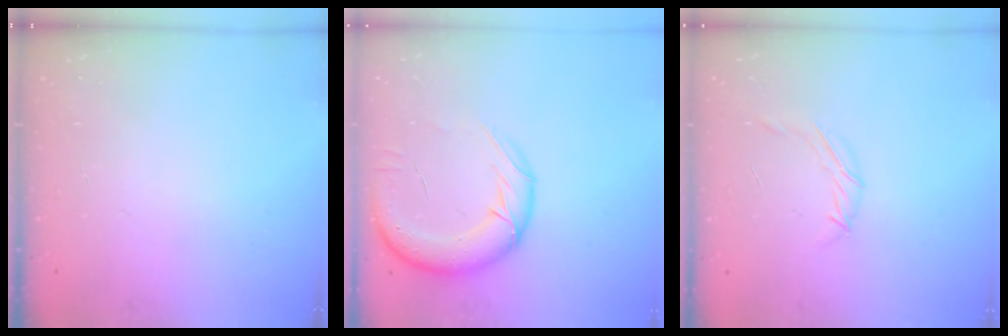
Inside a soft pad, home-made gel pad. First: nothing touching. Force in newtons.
{"total": 17.6, "press": 17.3, "slide": 3.5}
{"total": 4.5, "press": 4.4, "slide": 0.9}